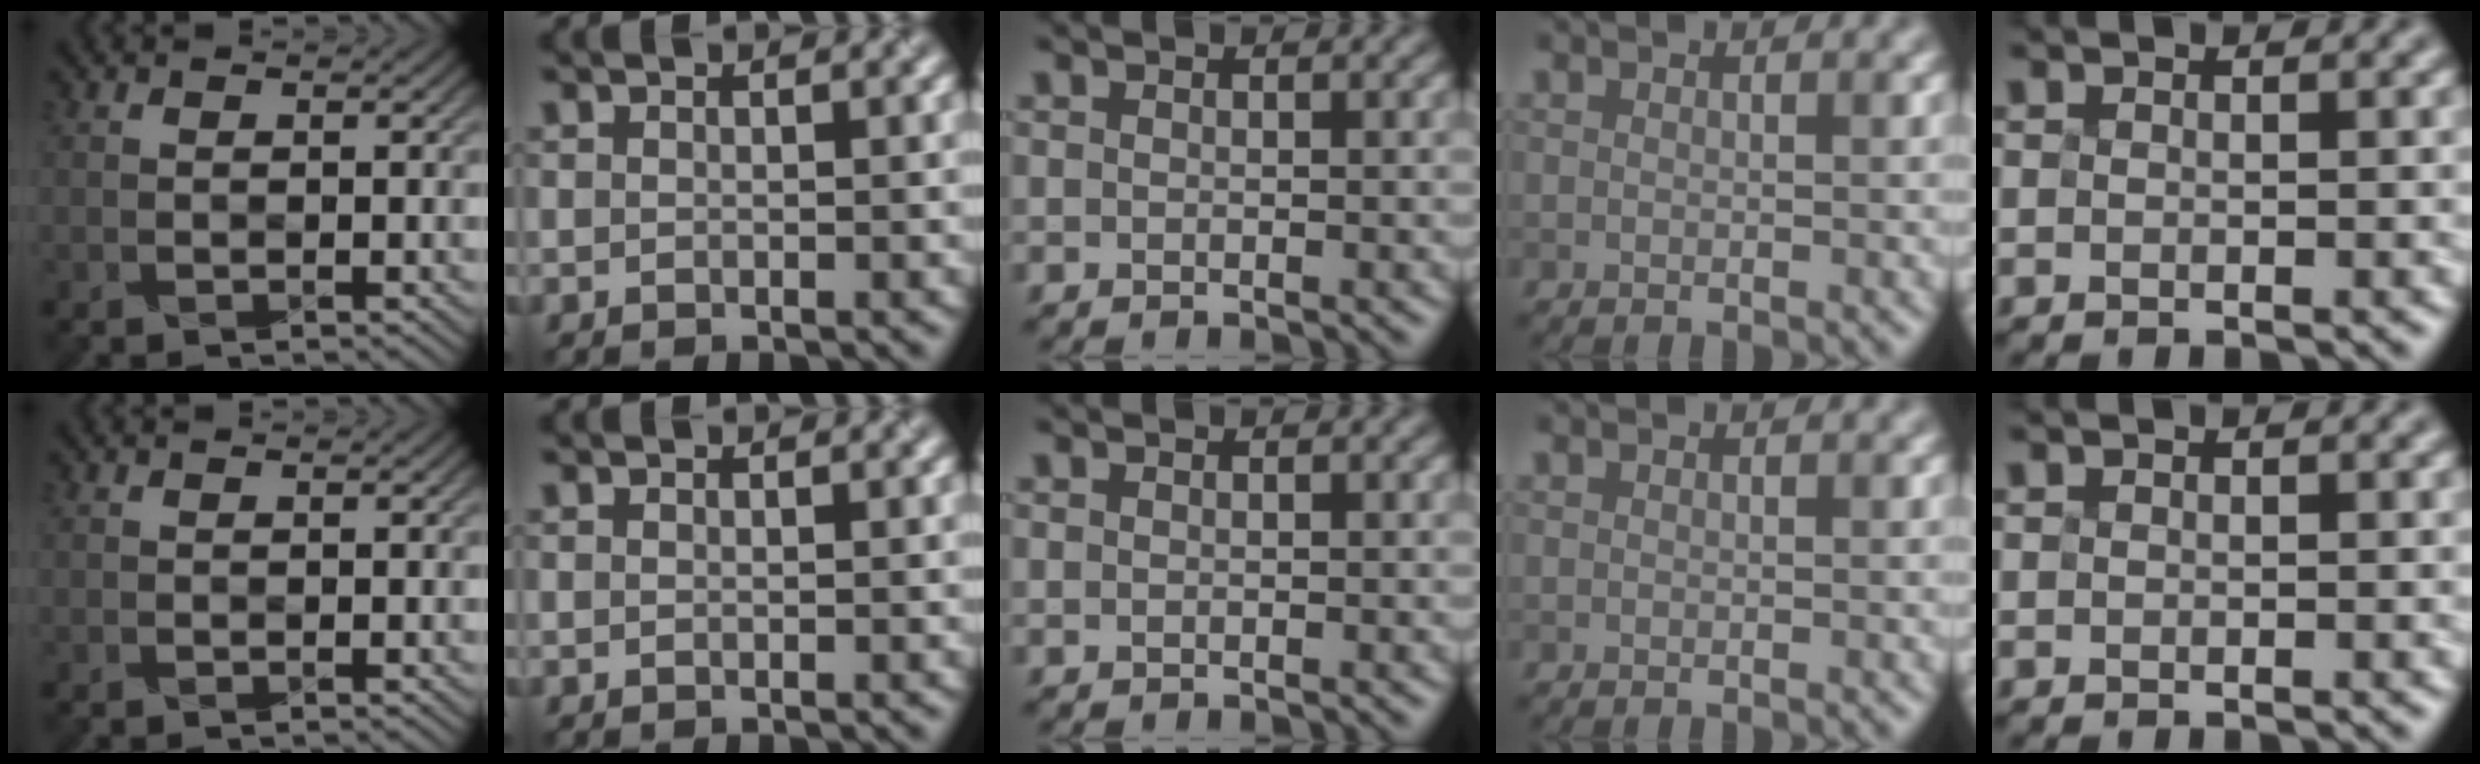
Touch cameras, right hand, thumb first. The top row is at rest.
{"little": {"total": 0.8, "force": [0.5, 0.4, 0.5], "torque": [-0.002, 0.008, -0.001]}}